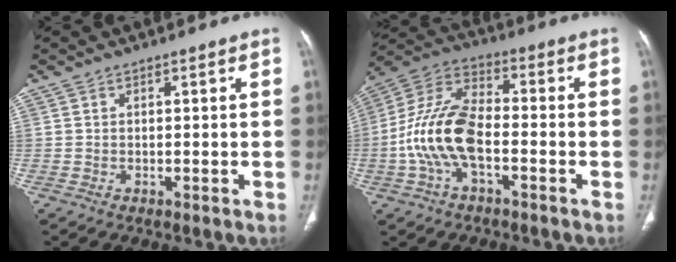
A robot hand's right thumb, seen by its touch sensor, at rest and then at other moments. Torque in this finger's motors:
{"motor_torque": [0.22, 0.03, 1.66, 0.25, 0.13]}